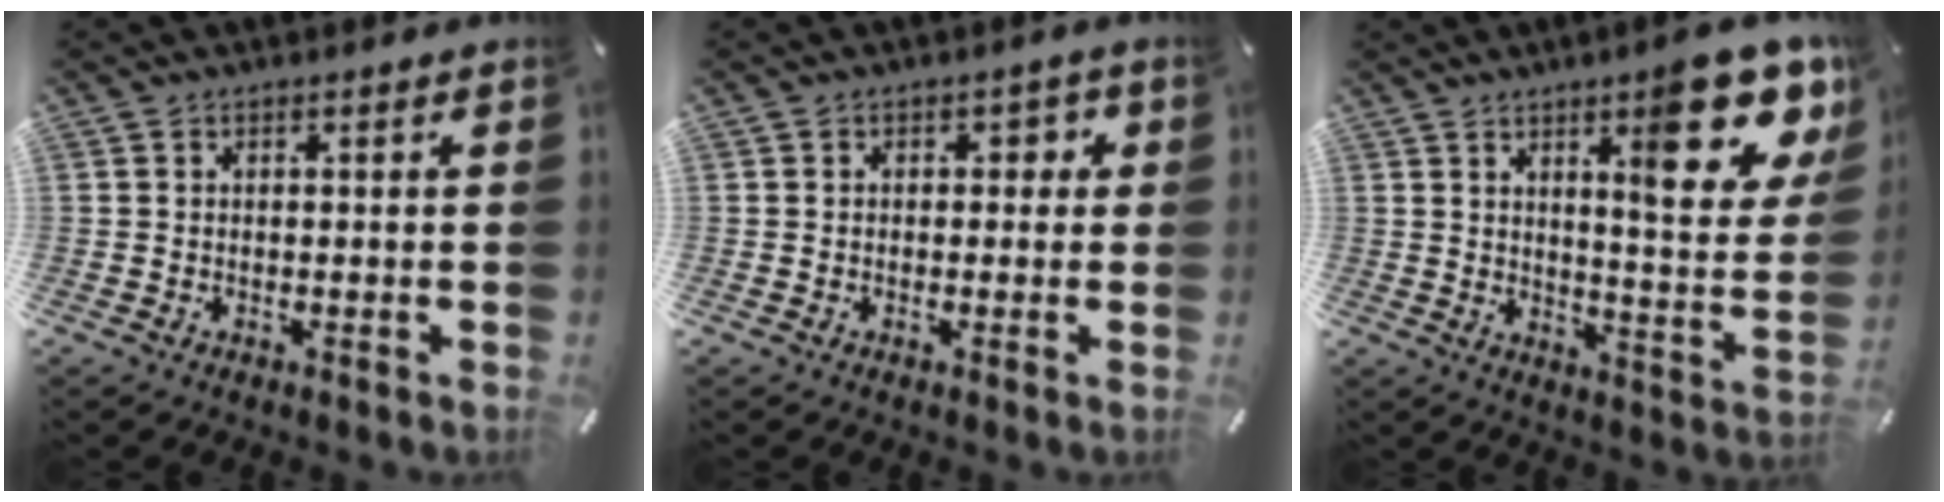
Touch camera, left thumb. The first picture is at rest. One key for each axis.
{"total": 2.0, "fx": -0.3, "fy": 1.6, "fz": 1.2, "tx": -0.011, "ty": 0.003, "tz": -0.013}
{"total": 18.7, "fx": 10.5, "fy": 5.0, "fz": 14.6, "tx": -0.190, "ty": -0.070, "tz": 0.159}